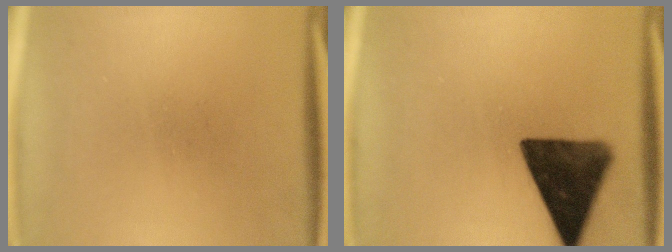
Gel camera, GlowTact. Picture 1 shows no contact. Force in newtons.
{"total": 13.4}